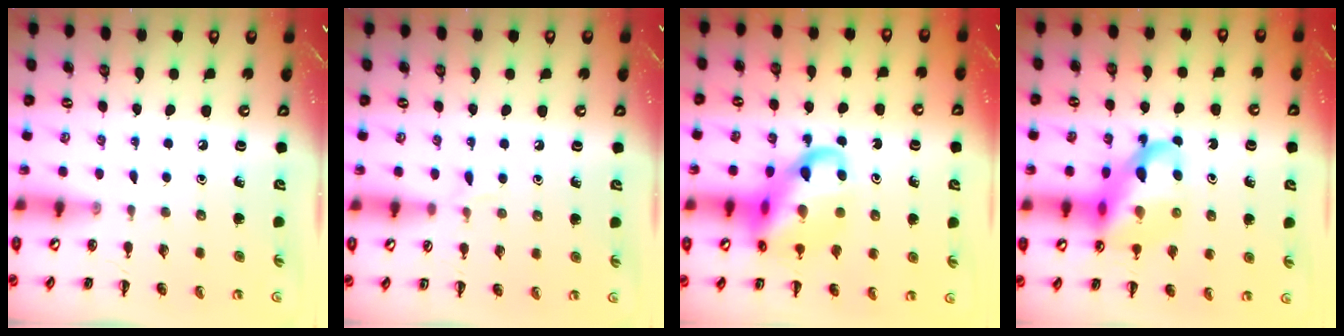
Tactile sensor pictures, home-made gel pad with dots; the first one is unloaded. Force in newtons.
{"total": 3.9, "press": 3.7, "slide": 1.2}
{"total": 17.2, "press": 17.0, "slide": 2.6}
{"total": 16.0, "press": 15.4, "slide": 4.1}